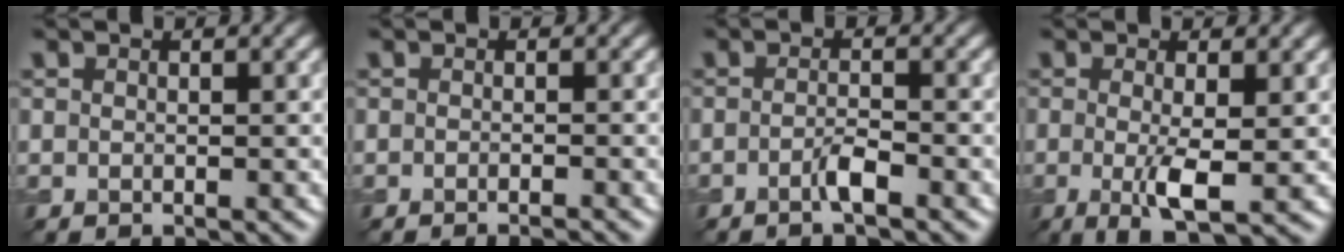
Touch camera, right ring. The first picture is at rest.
{"total": 1.5, "force": [-1.1, 0.3, 1.1], "torque": [-0.006, -0.002, -0.021]}
{"total": 1.8, "force": [-1.0, 0.2, 1.4], "torque": [-0.027, 0.003, -0.023]}
{"total": 3.8, "force": [-0.4, 0.7, 3.7], "torque": [-0.073, -0.013, -0.005]}